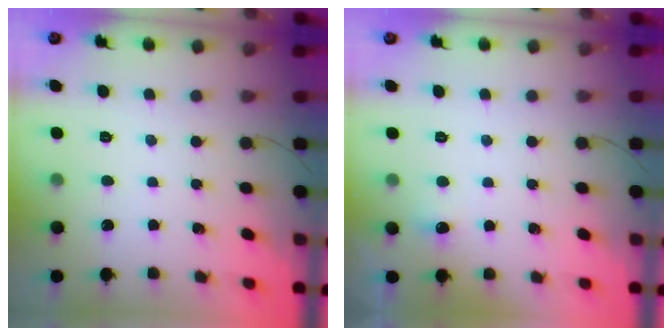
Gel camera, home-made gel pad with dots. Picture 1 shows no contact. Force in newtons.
{"total": 10.4, "press": 3.3, "slide": 9.8}